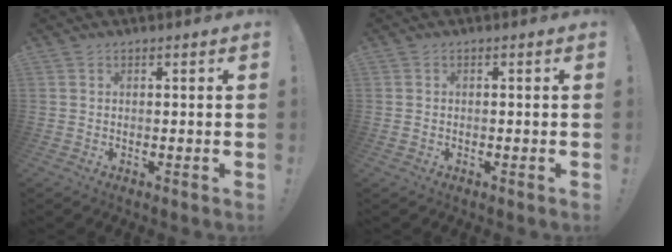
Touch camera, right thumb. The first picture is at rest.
{"total": 0.8, "force": [-0.3, 0.6, 0.3], "torque": [-0.004, 0.002, -0.006]}